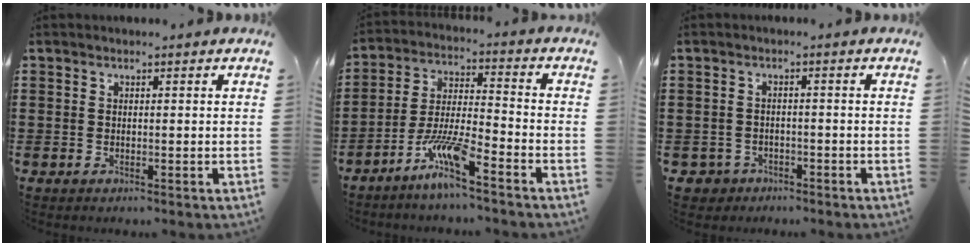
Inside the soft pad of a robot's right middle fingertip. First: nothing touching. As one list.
[{"total": 8.2, "force": [-6.0, 0.6, 5.6], "torque": [-0.125, -0.013, -0.117]}, {"total": 1.8, "force": [-1.5, 0.9, 0.0], "torque": [-0.009, -0.002, -0.034]}]